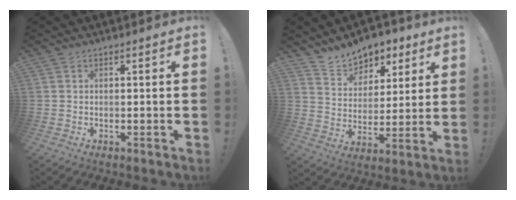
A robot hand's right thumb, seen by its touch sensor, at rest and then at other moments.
{"total": 10.5, "force": [8.5, 5.9, 1.7], "torque": [-0.036, -0.066, 0.164]}